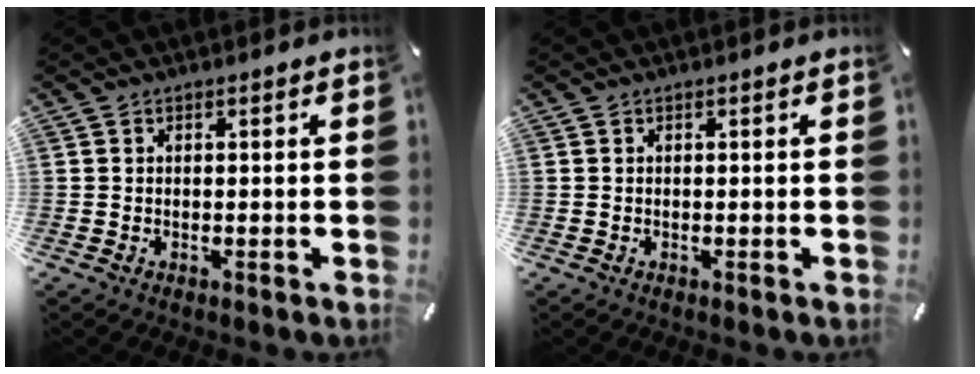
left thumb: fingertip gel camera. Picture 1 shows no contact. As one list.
[{"total": 0.0}]